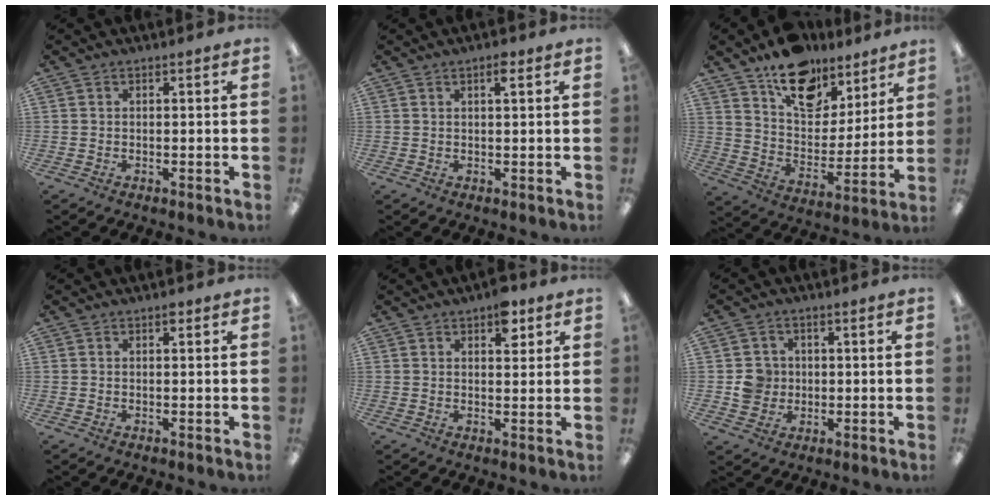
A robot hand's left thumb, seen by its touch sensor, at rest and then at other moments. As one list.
[{"total": 2.6, "force": [1.5, 0.6, 1.9], "torque": [-0.027, -0.003, 0.022]}, {"total": 15.8, "force": [11.1, 9.0, 6.8], "torque": [-0.104, -0.070, 0.200]}, {"total": 0.9, "force": [0.6, 0.4, 0.7], "torque": [-0.007, -0.001, 0.007]}, {"total": 6.0, "force": [3.4, 3.1, 3.9], "torque": [-0.036, -0.015, 0.052]}, {"total": 5.4, "force": [-0.1, 5.2, 1.3], "torque": [-0.018, 0.009, -0.001]}]